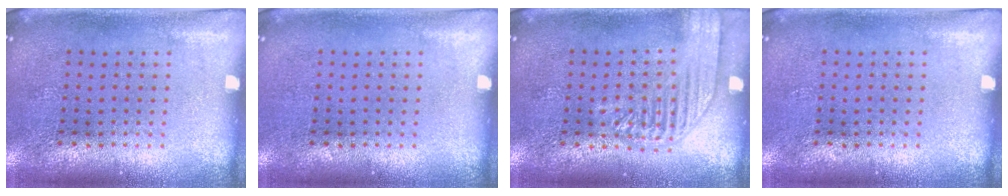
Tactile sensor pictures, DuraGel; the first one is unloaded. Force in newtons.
{"total": 0.0}
{"total": 1.8, "press": 1.7, "slide": 0.2}
{"total": 0.0}